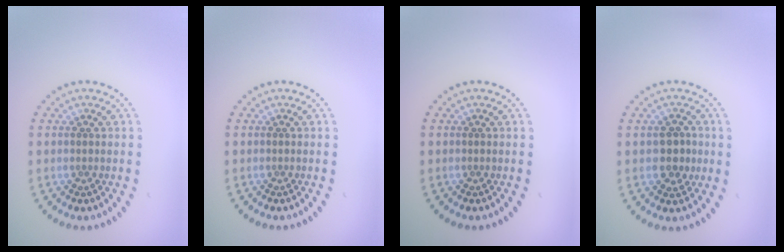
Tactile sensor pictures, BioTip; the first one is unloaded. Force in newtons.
{"total": 0.0}
{"total": 0.0}
{"total": 2.4, "press": 2.4, "slide": 0.5}